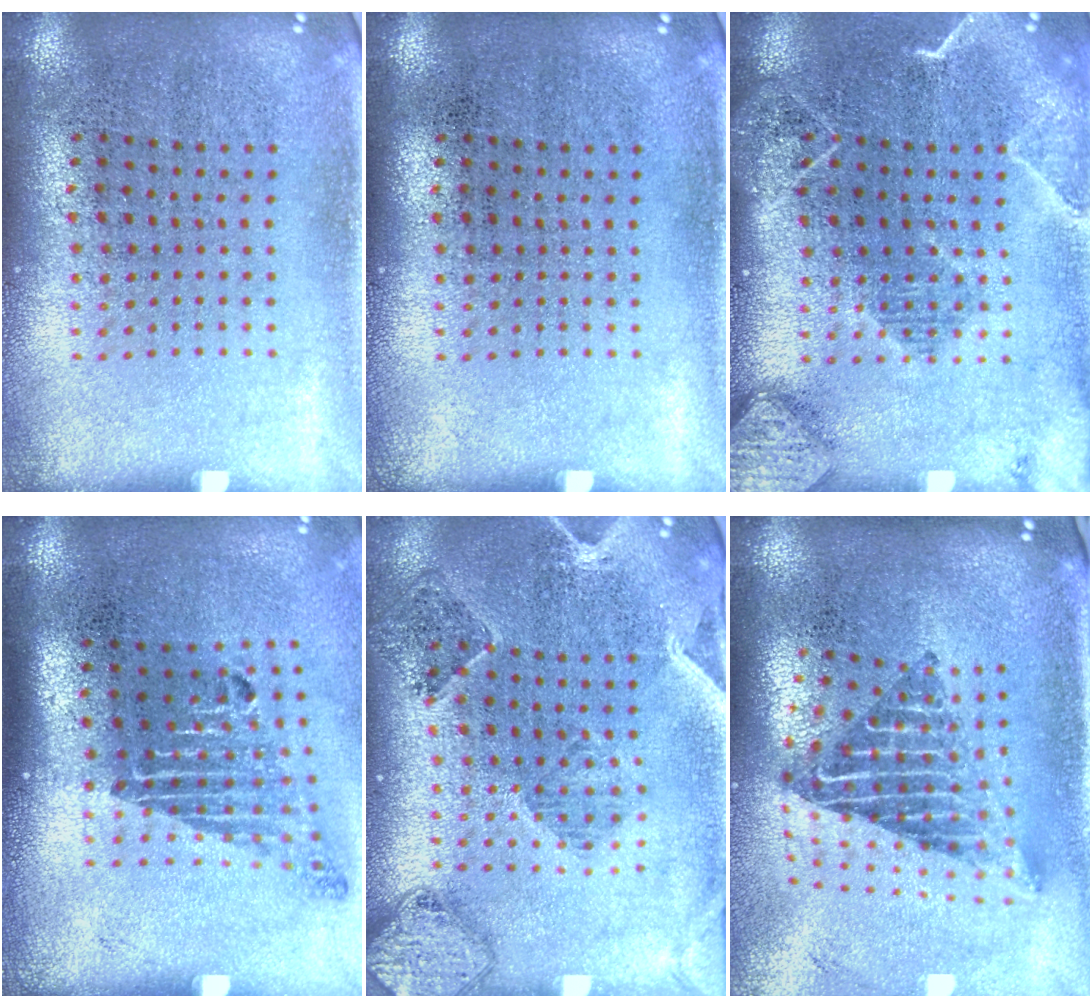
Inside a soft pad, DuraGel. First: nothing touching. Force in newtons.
{"total": 0.0}
{"total": 2.3, "press": 2.0, "slide": 1.0}
{"total": 1.8, "press": 1.2, "slide": 1.3}
{"total": 0.9, "press": 0.9, "slide": 0.2}
{"total": 2.3, "press": 1.6, "slide": 1.6}